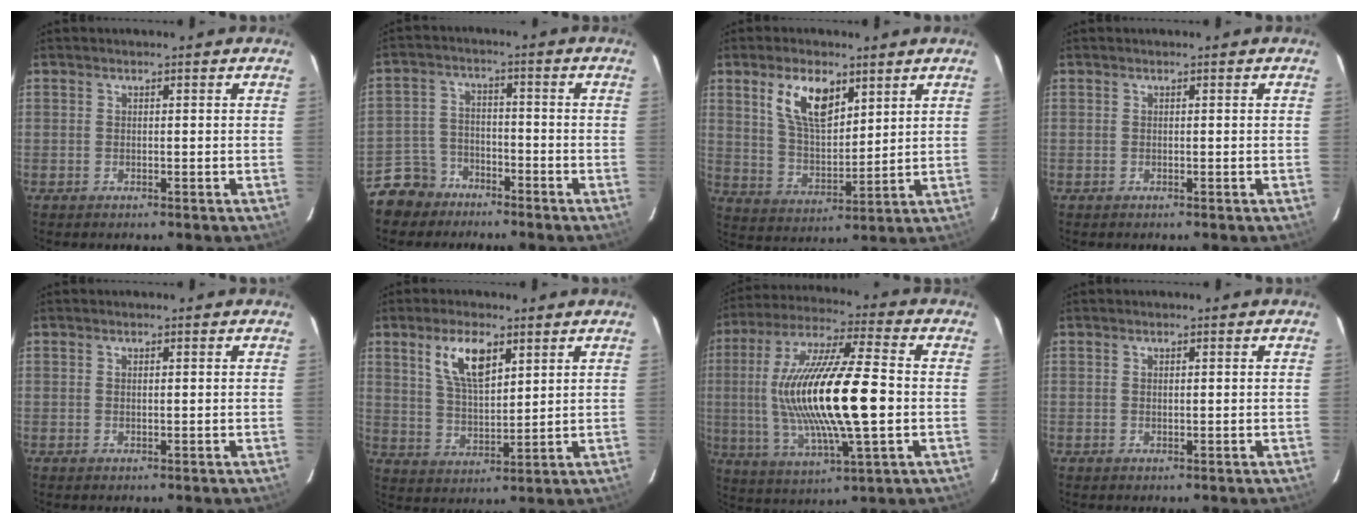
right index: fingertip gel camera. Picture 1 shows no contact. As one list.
[{"total": 7.5, "force": [-5.6, 5.0, 0.8], "torque": [-0.039, 0.020, -0.101]}, {"total": 10.8, "force": [5.7, 5.0, 7.7], "torque": [-0.142, 0.009, 0.115]}, {"total": 0.0}, {"total": 0.6, "force": [0.2, 0.2, 0.5], "torque": [-0.010, 0.002, 0.005]}, {"total": 9.2, "force": [4.8, 3.7, 7.0], "torque": [-0.129, 0.007, 0.097]}, {"total": 22.1, "force": [-0.7, 4.7, 21.6], "torque": [-0.410, -0.002, -0.008]}, {"total": 0.8, "force": [0.3, 0.4, 0.6], "torque": [-0.010, 0.002, 0.005]}]